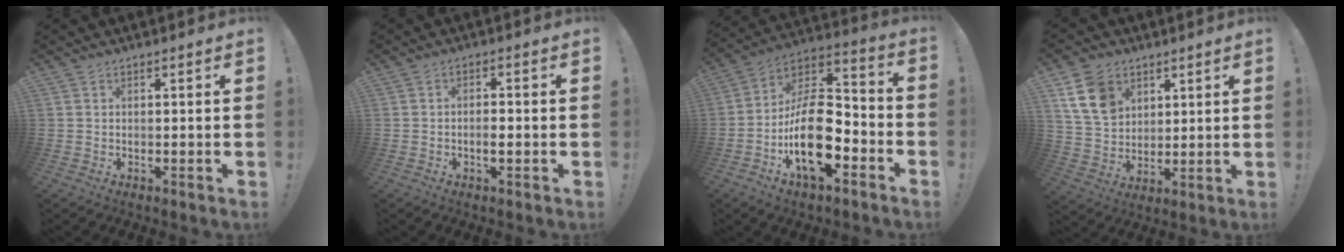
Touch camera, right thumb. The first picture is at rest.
{"total": 2.7, "force": [-1.1, 0.9, 2.4], "torque": [-0.036, 0.000, -0.019]}
{"total": 21.5, "force": [-6.7, 11.4, 16.9], "torque": [-0.301, 0.041, -0.104]}
{"total": 14.1, "force": [6.8, 10.3, 6.7], "torque": [-0.119, -0.016, 0.142]}